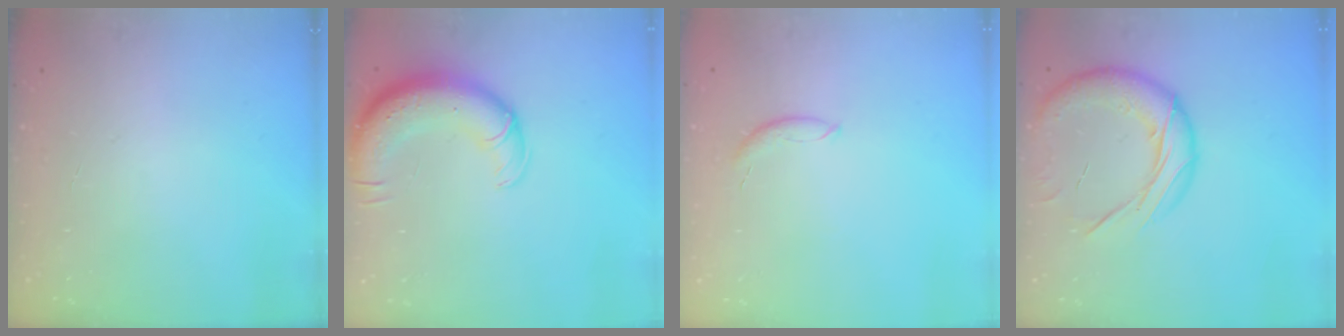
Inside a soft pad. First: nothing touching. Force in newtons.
{"total": 14.4, "press": 14.0, "slide": 3.4}
{"total": 5.8, "press": 5.7, "slide": 0.7}
{"total": 18.1, "press": 17.9, "slide": 2.8}